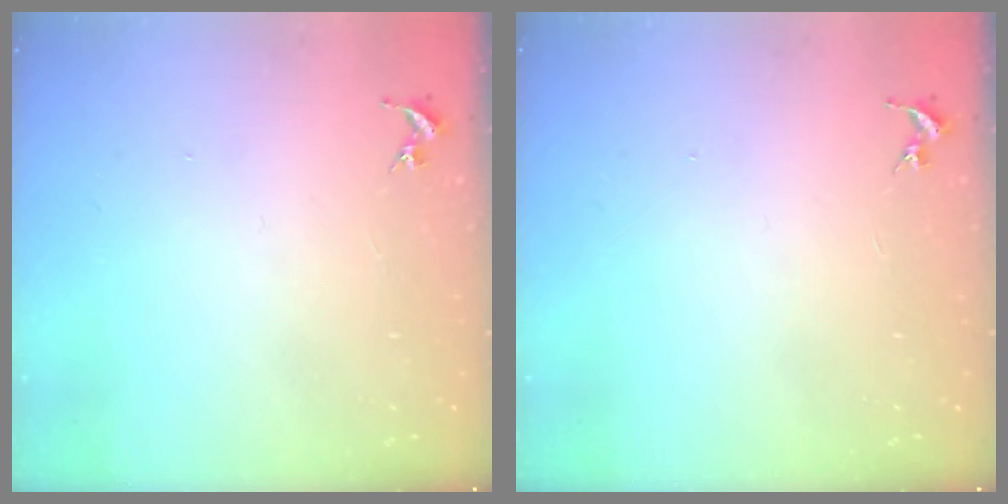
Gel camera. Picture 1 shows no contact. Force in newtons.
{"total": 0.0}